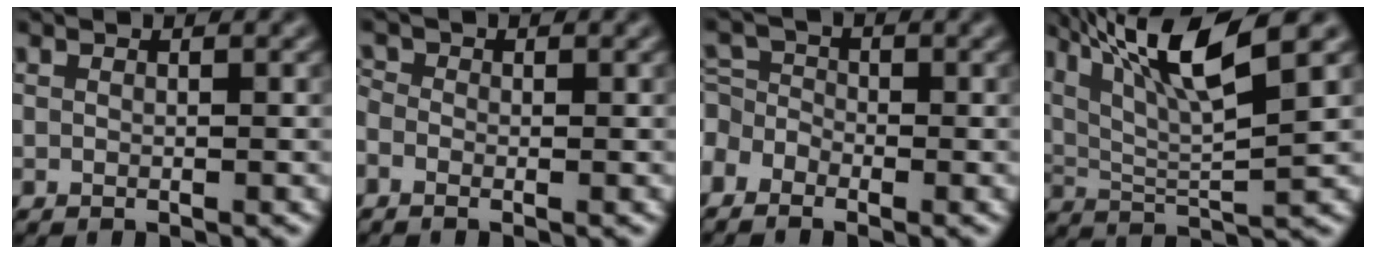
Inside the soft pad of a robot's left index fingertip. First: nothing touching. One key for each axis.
{"total": 0.9, "fx": -0.5, "fy": 0.7, "fz": 0.4, "tx": -0.010, "ty": 0.003, "tz": -0.013}
{"total": 3.0, "fx": -1.7, "fy": 2.2, "fz": 1.1, "tx": -0.016, "ty": 0.011, "tz": -0.035}
{"total": 10.4, "fx": 5.8, "fy": 2.4, "fz": 8.3, "tx": -0.149, "ty": 0.011, "tz": 0.104}